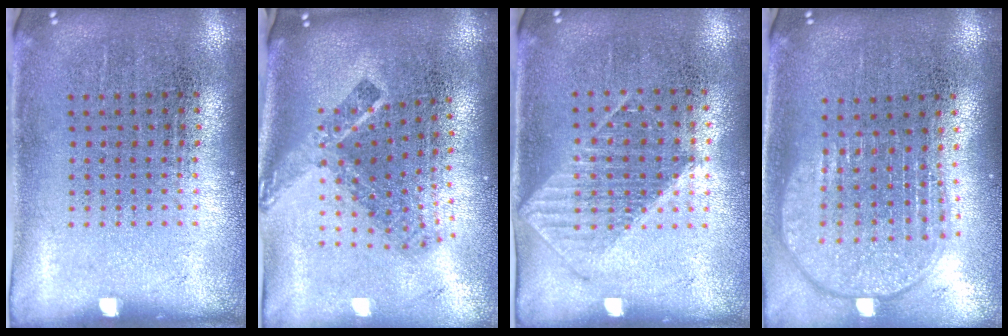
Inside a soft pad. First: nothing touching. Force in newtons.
{"total": 2.2, "press": 1.5, "slide": 1.7}
{"total": 1.0, "press": 0.9, "slide": 0.3}
{"total": 1.9, "press": 1.6, "slide": 1.0}